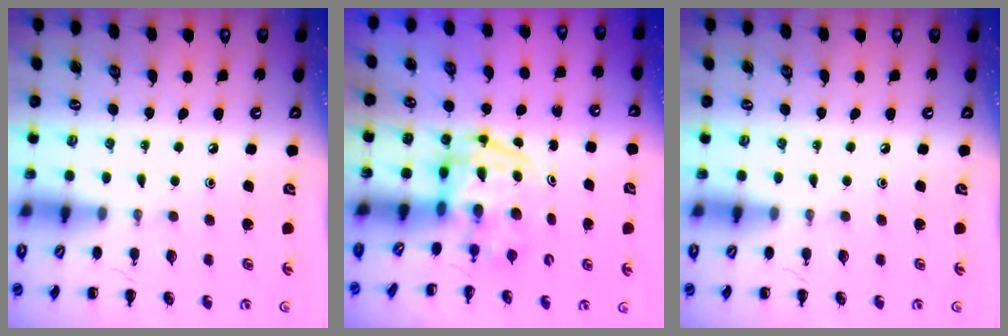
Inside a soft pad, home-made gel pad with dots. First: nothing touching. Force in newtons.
{"total": 3.8, "press": 3.8, "slide": 0.6}
{"total": 0.0}